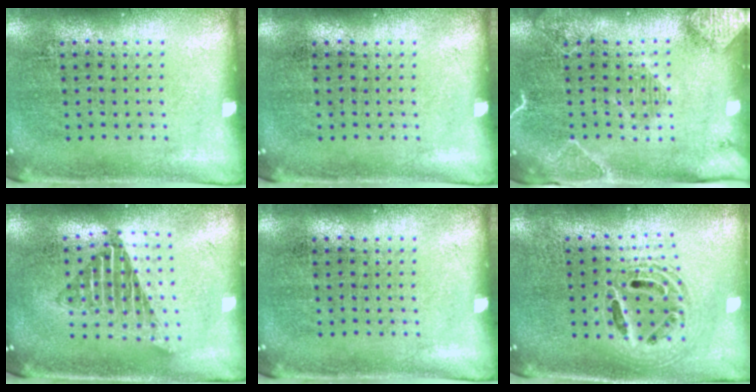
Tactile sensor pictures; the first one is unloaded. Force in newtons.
{"total": 0.0}
{"total": 2.2, "press": 2.1, "slide": 0.6}
{"total": 1.7, "press": 1.4, "slide": 1.0}
{"total": 0.0}
{"total": 1.9, "press": 1.5, "slide": 1.1}